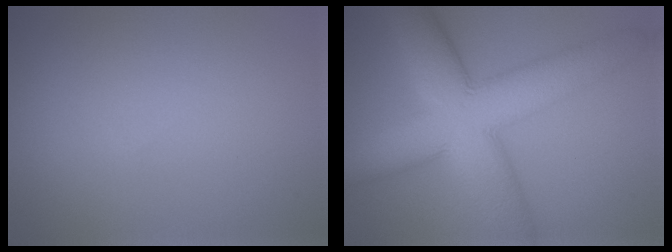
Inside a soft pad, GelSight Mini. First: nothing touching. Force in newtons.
{"total": 11.4, "press": 11.4, "slide": 0.2}